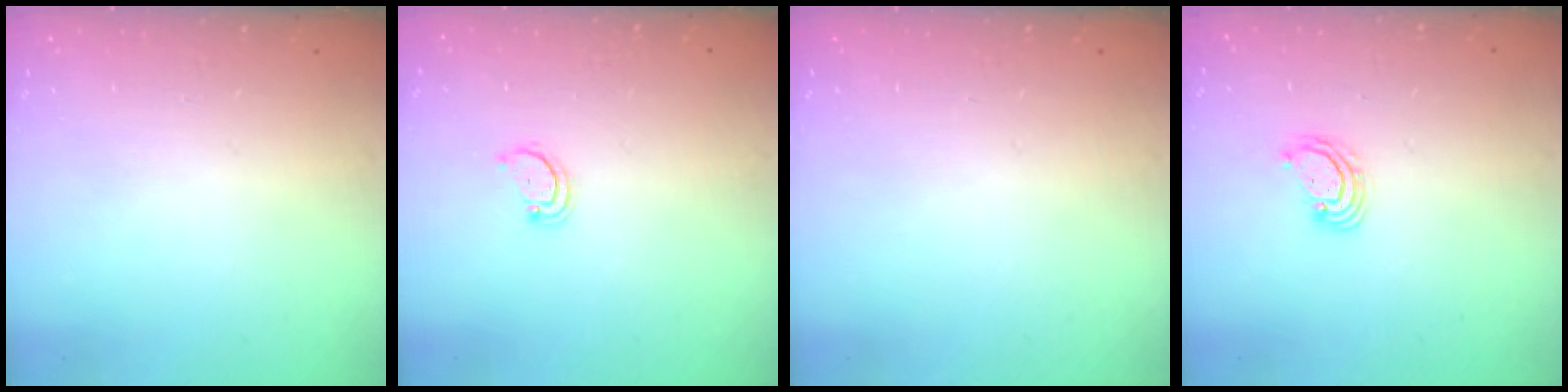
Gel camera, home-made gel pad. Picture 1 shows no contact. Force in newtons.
{"total": 2.2, "press": 2.2, "slide": 0.2}
{"total": 0.0}
{"total": 3.0, "press": 2.9, "slide": 0.3}